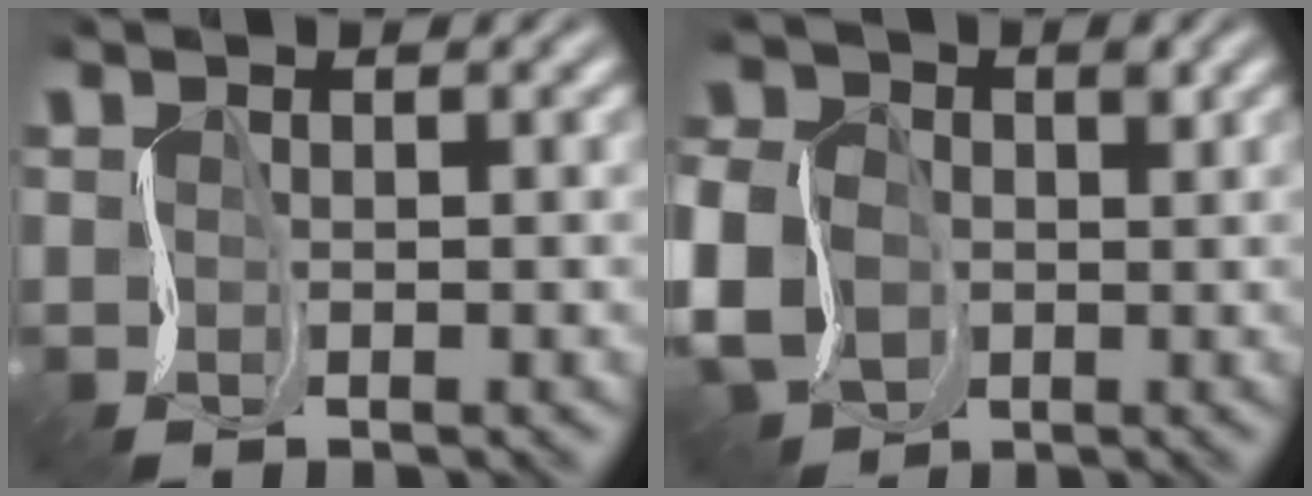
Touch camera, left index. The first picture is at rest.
{"total": 8.5, "force": [-4.2, 6.6, 3.3], "torque": [-0.055, -0.029, -0.101]}